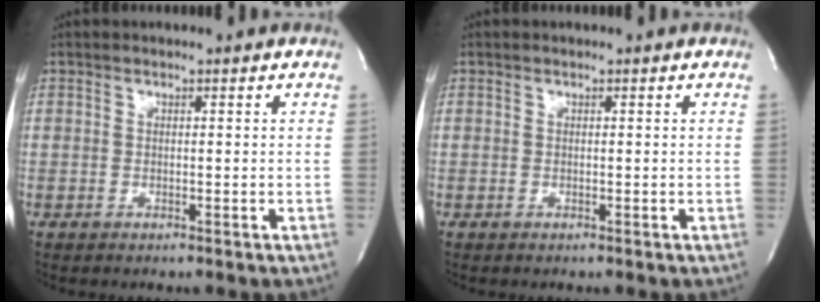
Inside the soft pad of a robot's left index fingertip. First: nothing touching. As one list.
[{"total": 0.0}]